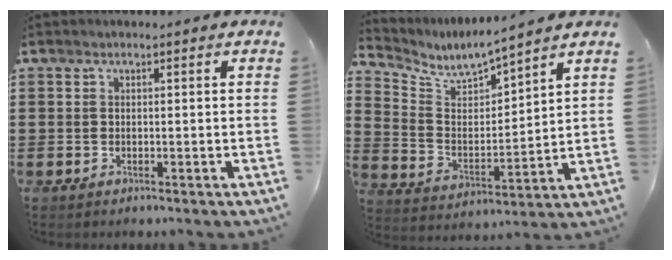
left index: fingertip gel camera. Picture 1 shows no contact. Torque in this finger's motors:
{"motor_torque": [-0.56, 0.44, -0.05, -0.01]}